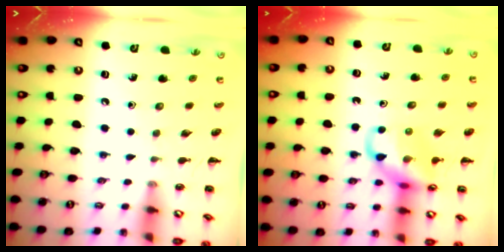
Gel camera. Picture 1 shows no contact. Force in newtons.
{"total": 12.7, "press": 12.6, "slide": 2.1}